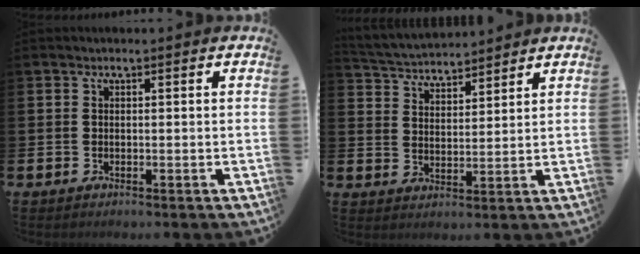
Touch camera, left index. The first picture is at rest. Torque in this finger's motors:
{"motor_torque": [-0.03, -0.67, 0.15, 0.06]}